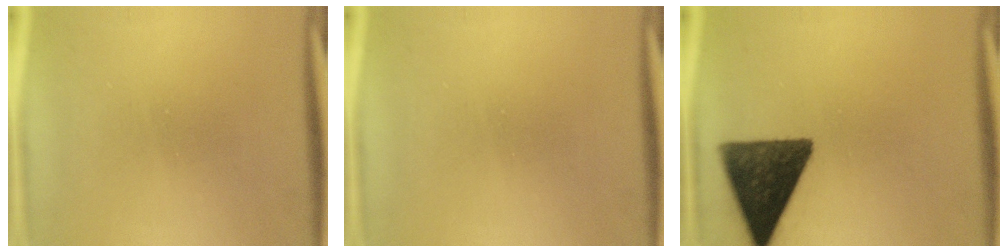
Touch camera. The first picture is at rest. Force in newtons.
{"total": 0.0}
{"total": 14.2}